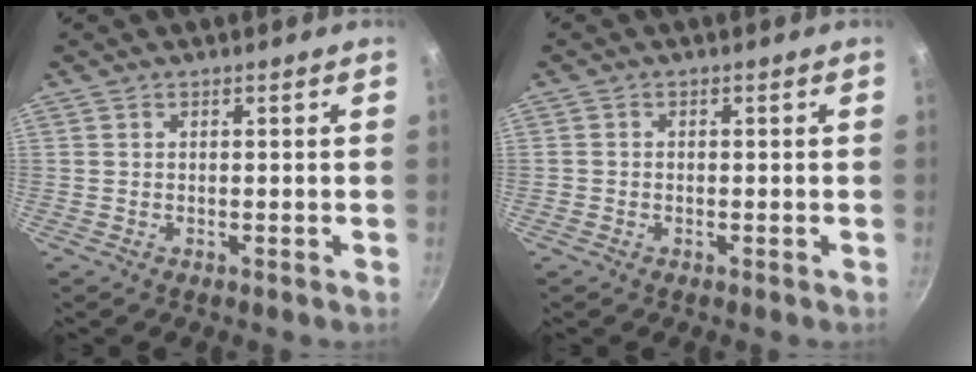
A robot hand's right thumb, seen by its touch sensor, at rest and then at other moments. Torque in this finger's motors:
{"motor_torque": [0.11, -0.16, -0.20, 0.05, -0.03]}